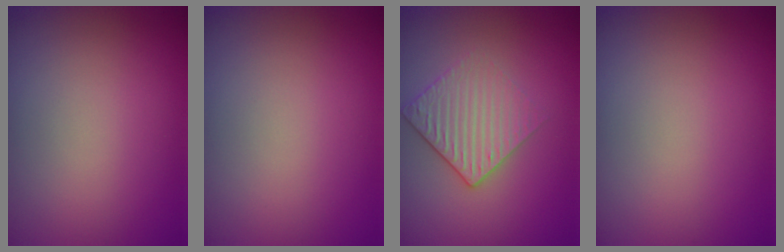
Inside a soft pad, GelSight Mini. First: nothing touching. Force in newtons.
{"total": 0.0}
{"total": 2.9, "press": 2.6, "slide": 1.4}
{"total": 0.0}